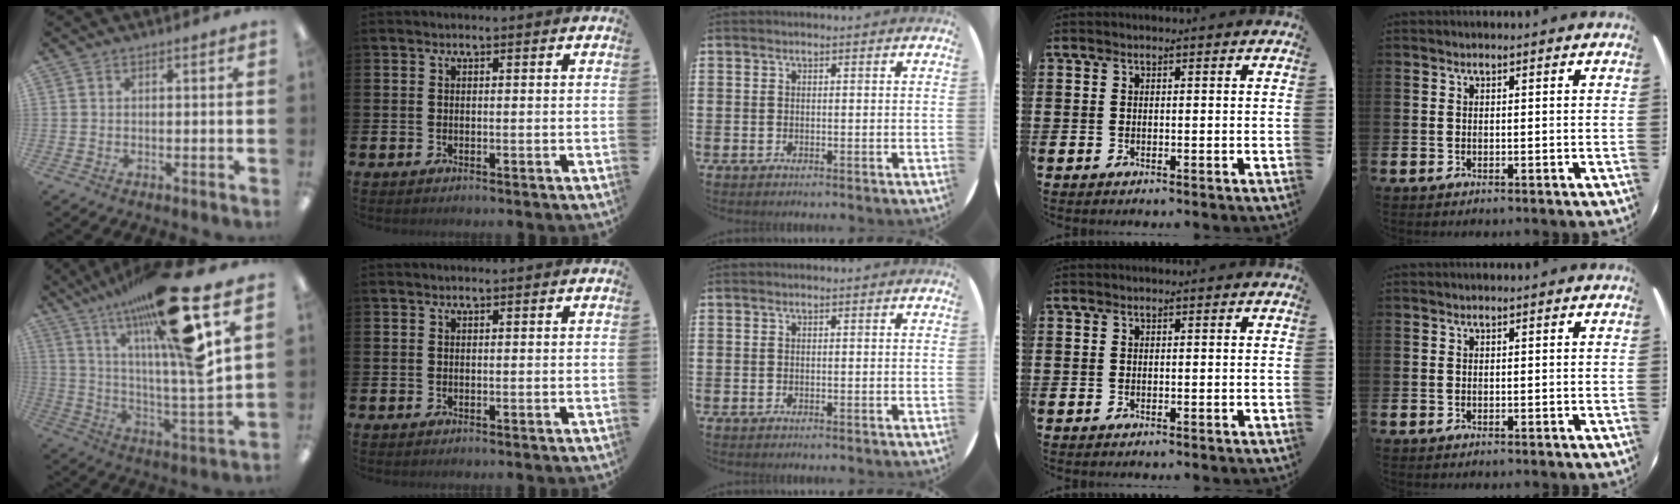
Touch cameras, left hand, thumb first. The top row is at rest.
{"thumb": {"total": 26.7, "force": [16.8, 3.8, 20.4], "torque": [-0.338, -0.091, 0.256]}}